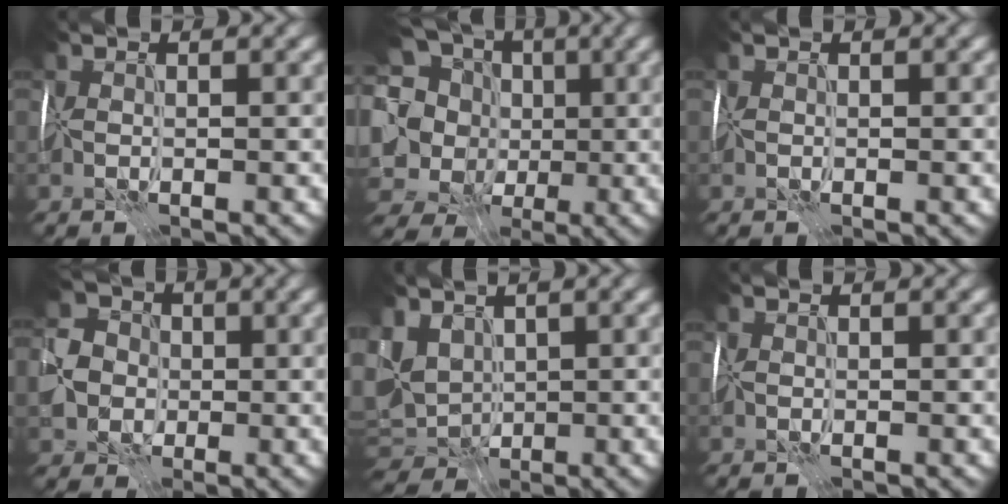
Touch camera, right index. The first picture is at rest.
{"total": 16.0, "force": [-0.3, 14.2, 7.3], "torque": [-0.176, 0.019, -0.032]}
{"total": 0.0}
{"total": 4.9, "force": [-0.9, 4.3, 2.2], "torque": [-0.049, 0.004, -0.025]}
{"total": 5.9, "force": [0.4, 4.3, 4.0], "torque": [-0.090, -0.007, 0.013]}
{"total": 0.0}